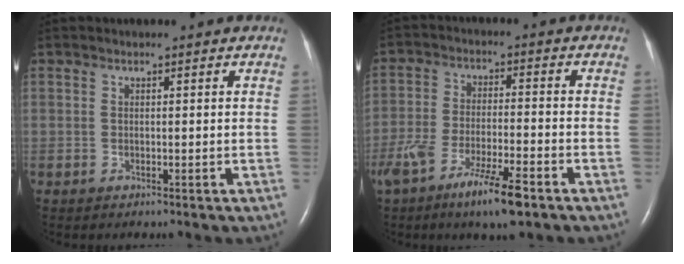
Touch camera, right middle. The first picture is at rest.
{"total": 11.1, "force": [-7.2, 1.5, 8.3], "torque": [-0.164, -0.022, -0.125]}